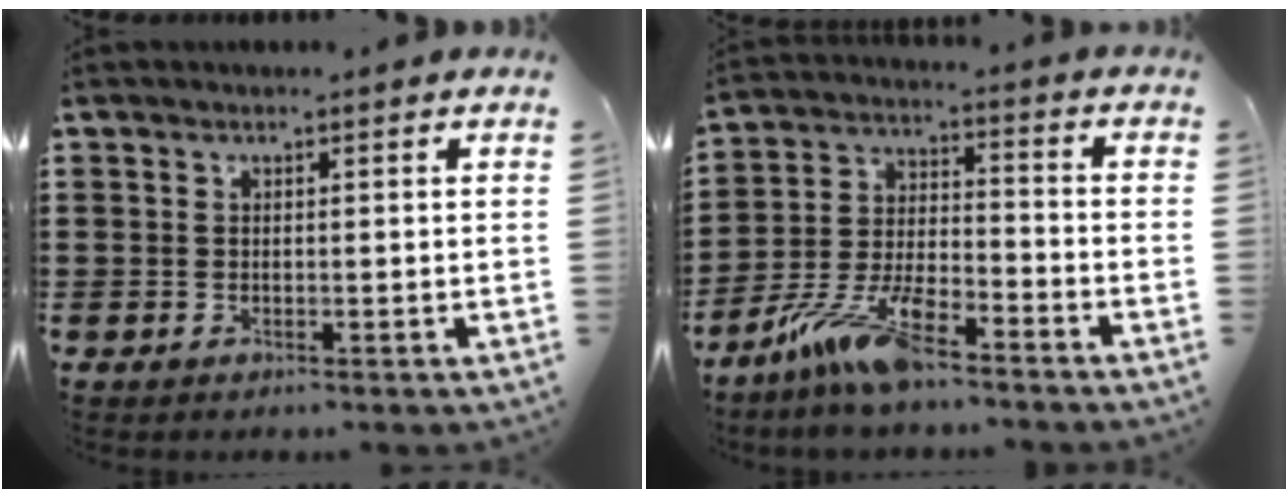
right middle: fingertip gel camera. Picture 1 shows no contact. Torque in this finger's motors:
{"motor_torque": [2.14, 0.00, 0.39, 0.21]}